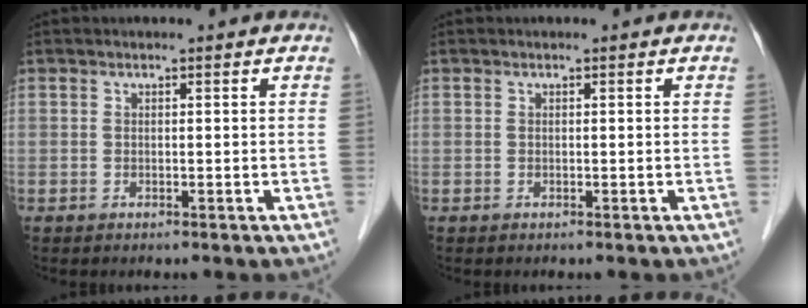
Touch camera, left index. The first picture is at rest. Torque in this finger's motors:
{"motor_torque": [0.01, 0.01, 0.00, 0.00]}